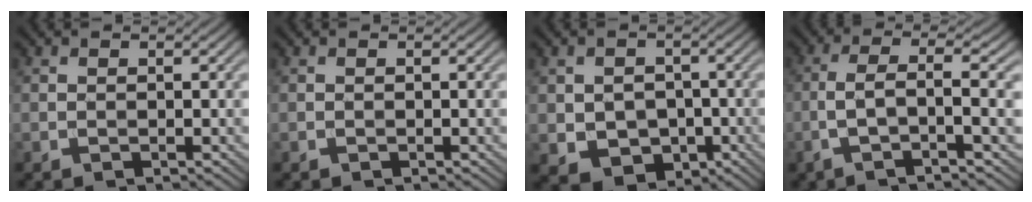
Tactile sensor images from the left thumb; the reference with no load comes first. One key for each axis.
{"total": 0.0}
{"total": 5.7, "fx": -1.6, "fy": 4.7, "fz": 3.0, "tx": -0.069, "ty": -0.019, "tz": -0.026}
{"total": 5.3, "fx": -1.3, "fy": 0.8, "fz": 5.1, "tx": -0.092, "ty": 0.011, "tz": -0.042}